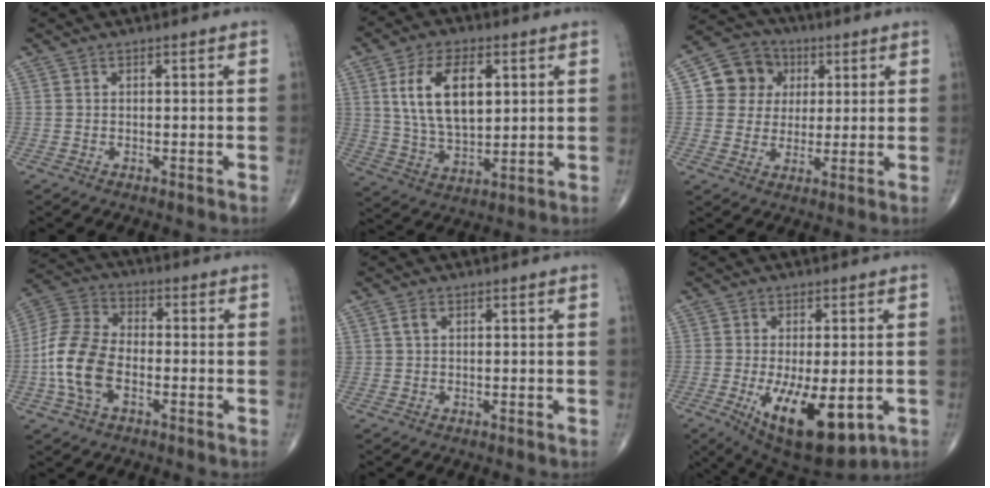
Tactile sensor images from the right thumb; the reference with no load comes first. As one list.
[{"total": 14.2, "force": [3.8, 7.7, 11.4], "torque": [-0.195, -0.011, 0.075]}, {"total": 10.0, "force": [2.5, 9.2, 3.2], "torque": [-0.019, 0.002, 0.036]}, {"total": 13.0, "force": [-3.2, 7.9, 9.8], "torque": [-0.204, 0.027, -0.070]}, {"total": 1.3, "force": [0.5, 0.8, 0.9], "torque": [-0.018, 0.005, 0.011]}, {"total": 15.1, "force": [-4.5, 6.4, 12.9], "torque": [-0.209, -0.020, -0.049]}]